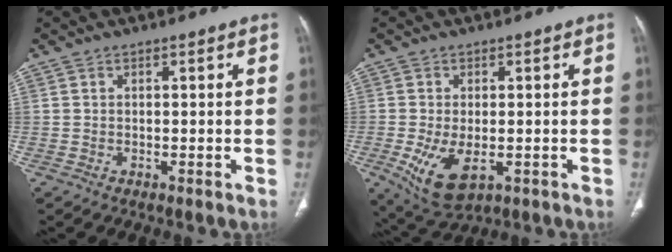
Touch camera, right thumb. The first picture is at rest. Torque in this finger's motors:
{"motor_torque": [-0.36, 0.41, 1.00, -0.02, 0.22]}